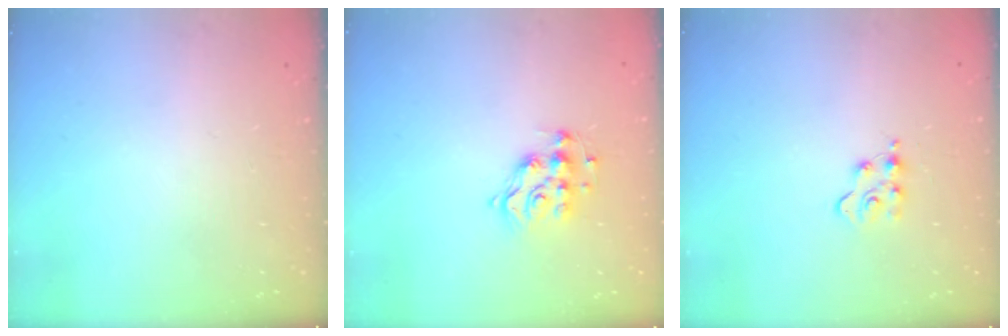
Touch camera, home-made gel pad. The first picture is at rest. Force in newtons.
{"total": 10.1, "press": 10.1, "slide": 0.6}
{"total": 4.7, "press": 4.6, "slide": 0.6}